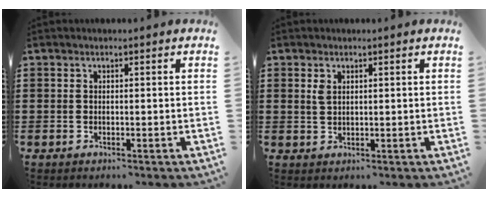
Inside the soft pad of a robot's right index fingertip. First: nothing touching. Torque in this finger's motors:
{"motor_torque": [0.07, 0.05, 0.17, 0.04]}